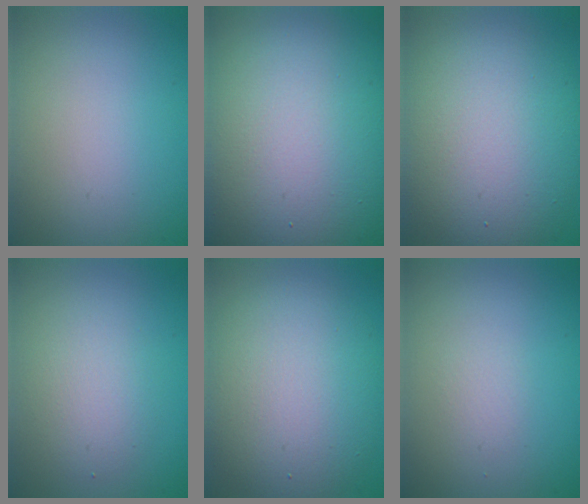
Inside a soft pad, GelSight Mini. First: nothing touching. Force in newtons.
{"total": 25.4, "press": 25.3, "slide": 1.9}
{"total": 10.5, "press": 10.5, "slide": 0.9}
{"total": 2.4, "press": 2.4, "slide": 0.2}
{"total": 8.3, "press": 8.2, "slide": 0.5}
{"total": 0.7, "press": 0.7, "slide": 0.0}